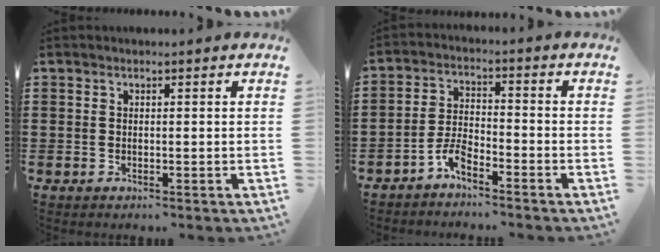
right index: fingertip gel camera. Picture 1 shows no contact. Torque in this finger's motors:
{"motor_torque": [1.42, 0.72, 0.06, -0.05]}